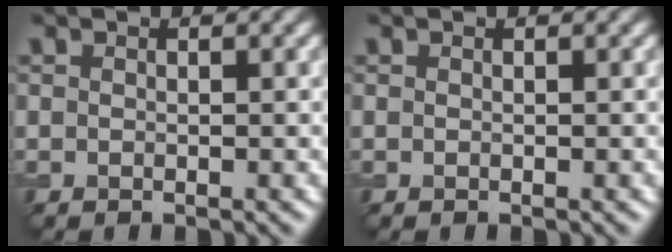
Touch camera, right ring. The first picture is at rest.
{"total": 0.0}